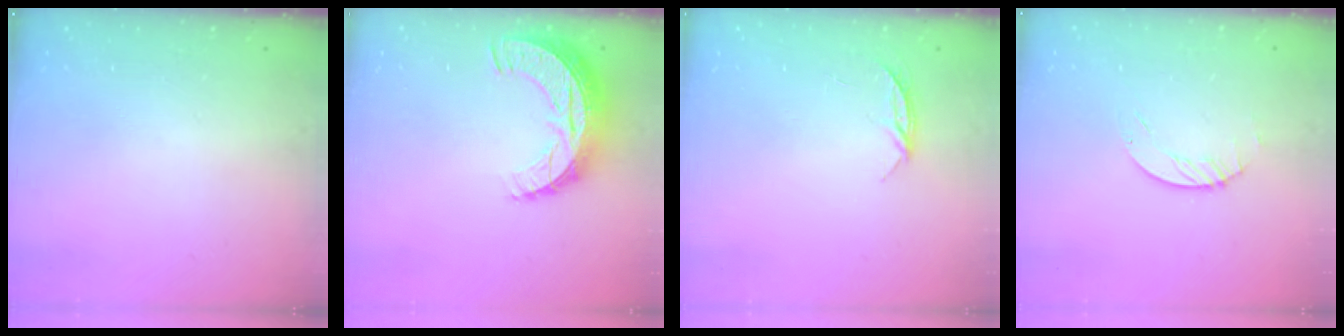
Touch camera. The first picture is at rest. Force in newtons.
{"total": 10.9, "press": 10.9, "slide": 0.7}
{"total": 4.0, "press": 4.0, "slide": 0.5}
{"total": 1.2, "press": 1.2, "slide": 0.2}